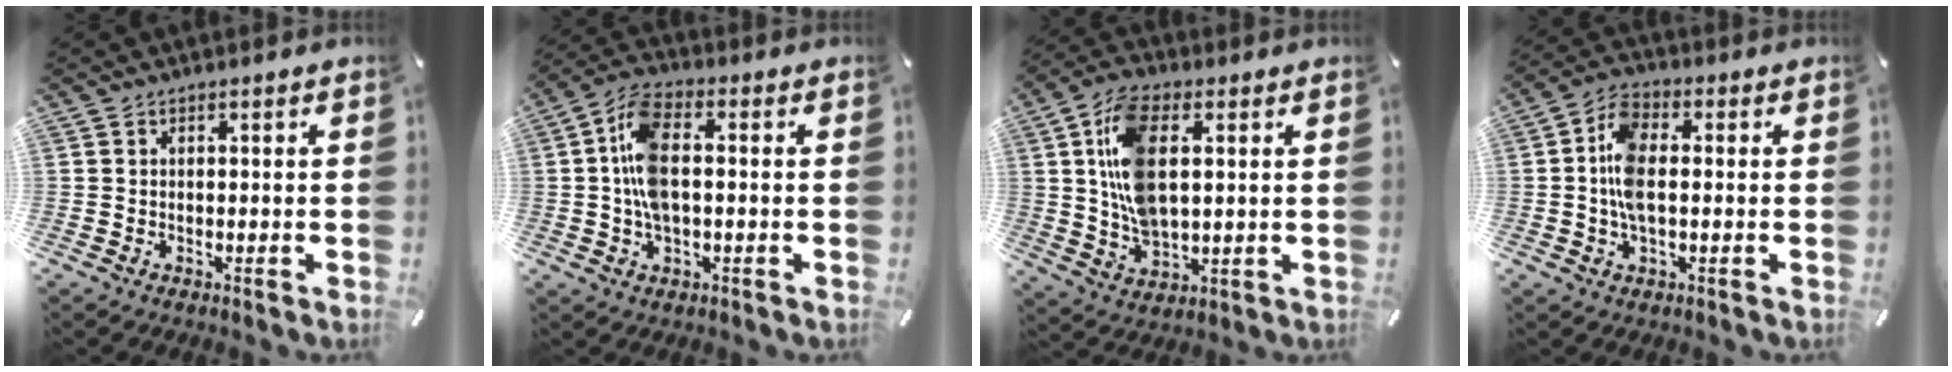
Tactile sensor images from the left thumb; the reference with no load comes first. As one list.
[{"total": 10.4, "force": [0.1, 5.5, 8.8], "torque": [-0.195, 0.001, -0.001]}, {"total": 13.4, "force": [3.0, 7.3, 10.9], "torque": [-0.233, 0.001, 0.053]}, {"total": 8.7, "force": [-0.2, 4.6, 7.4], "torque": [-0.163, 0.003, -0.007]}]